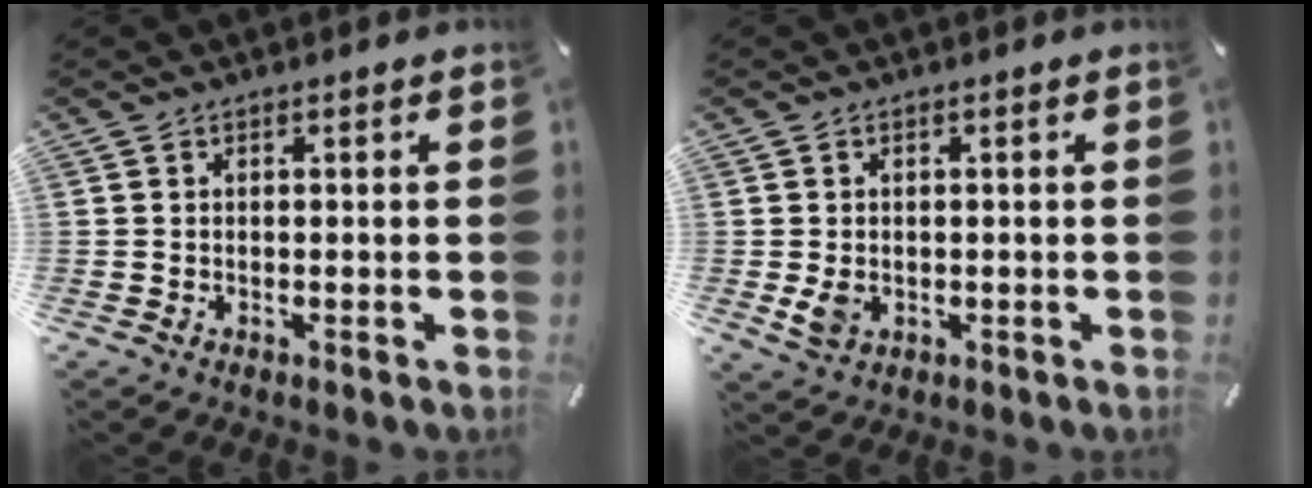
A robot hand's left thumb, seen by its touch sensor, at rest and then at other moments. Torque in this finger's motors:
{"motor_torque": [0.33, 0.61, 0.17, -0.13, 0.10]}